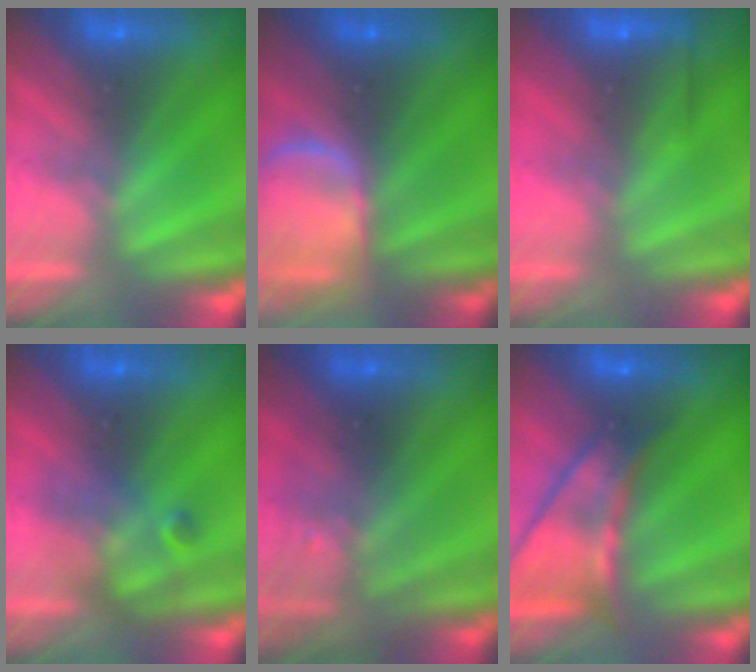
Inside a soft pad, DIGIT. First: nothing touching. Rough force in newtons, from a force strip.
{"total": 8.1}
{"total": 2.6}
{"total": 2.6}
{"total": 2.8}
{"total": 7.0}